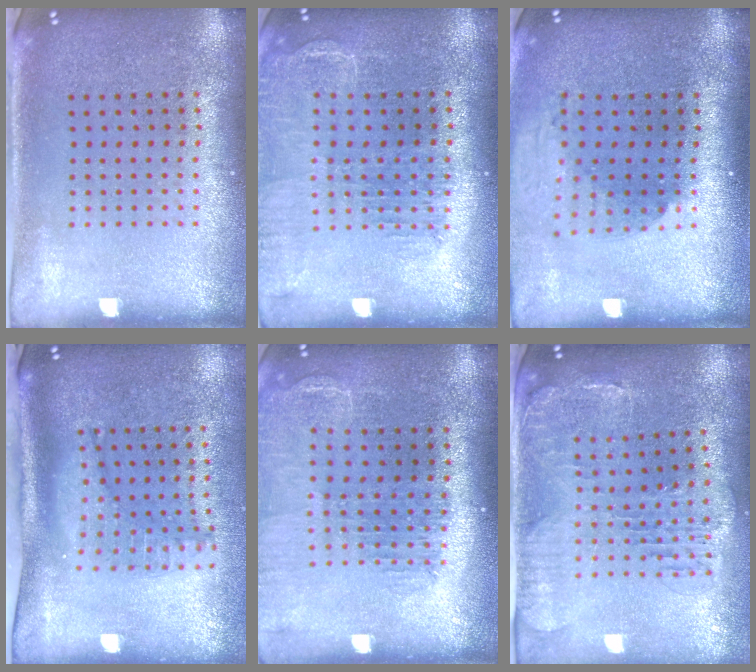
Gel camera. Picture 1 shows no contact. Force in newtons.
{"total": 1.6, "press": 1.6, "slide": 0.4}
{"total": 1.9, "press": 1.4, "slide": 1.3}
{"total": 1.4, "press": 1.3, "slide": 0.6}
{"total": 1.4, "press": 1.4, "slide": 0.1}
{"total": 1.5, "press": 1.4, "slide": 0.4}